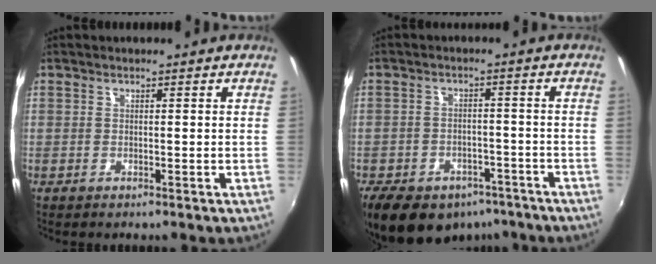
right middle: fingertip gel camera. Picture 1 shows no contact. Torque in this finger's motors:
{"motor_torque": [1.08, -1.06, 0.18, 0.07]}